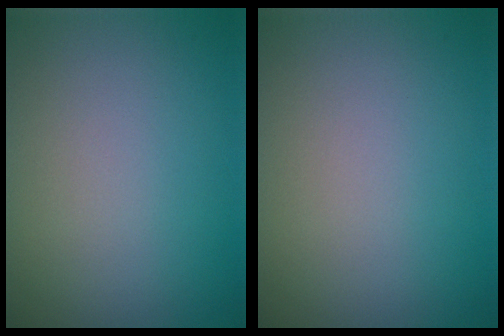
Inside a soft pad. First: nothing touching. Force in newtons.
{"total": 0.0}